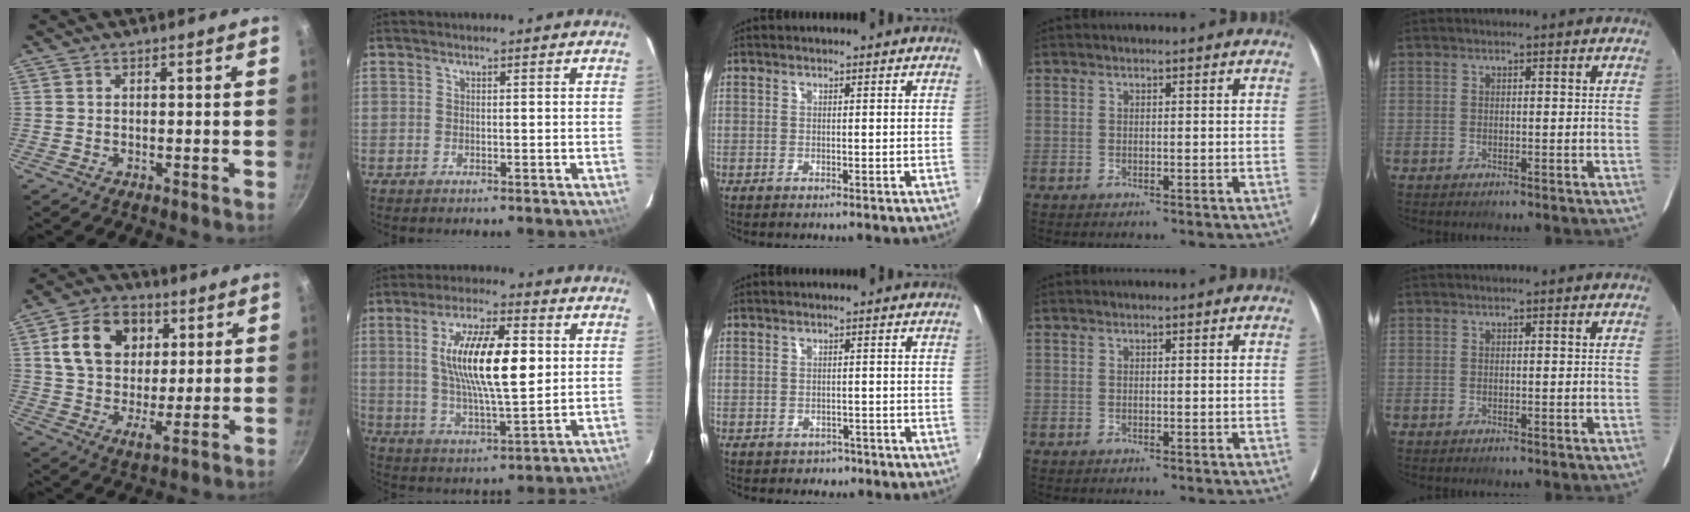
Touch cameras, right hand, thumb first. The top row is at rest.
{"thumb": {"total": 14.5, "force": [4.9, 10.3, 9.0], "torque": [-0.134, -0.006, 0.075]}, "index": {"total": 15.8, "force": [2.6, 4.6, 14.8], "torque": [-0.269, 0.006, 0.049]}, "middle": {"total": 2.8, "force": [-1.8, 2.1, 0.4], "torque": [-0.015, -0.004, -0.022]}}